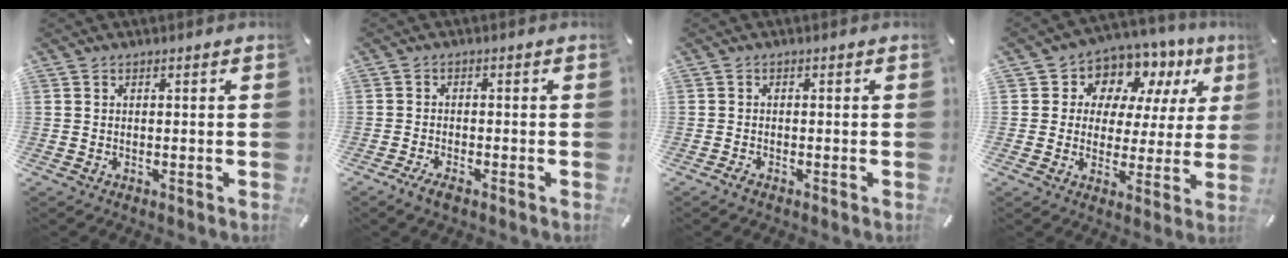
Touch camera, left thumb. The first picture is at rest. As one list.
[{"total": 2.6, "force": [-2.0, 0.6, 1.6], "torque": [-0.039, 0.003, -0.040]}, {"total": 1.0, "force": [-0.9, 0.3, 0.4], "torque": [-0.010, 0.000, -0.017]}, {"total": 8.9, "force": [6.1, 6.4, 1.4], "torque": [-0.038, -0.061, 0.113]}]